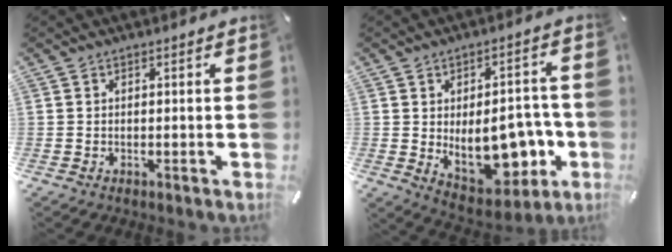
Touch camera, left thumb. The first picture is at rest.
{"total": 17.7, "force": [-1.8, 10.5, 14.1], "torque": [-0.182, -0.012, -0.011]}